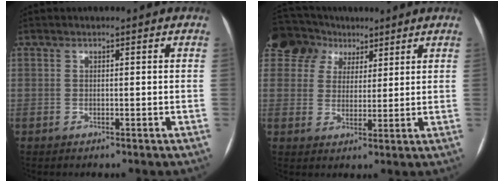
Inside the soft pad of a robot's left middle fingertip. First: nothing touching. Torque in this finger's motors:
{"motor_torque": [0.22, -0.36, 0.00, 0.02]}